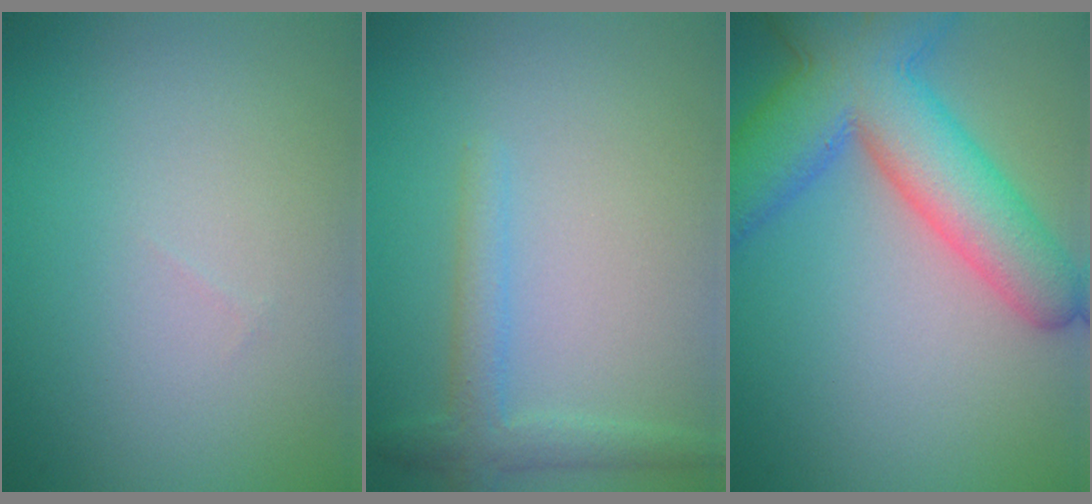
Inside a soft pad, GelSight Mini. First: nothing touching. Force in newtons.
{"total": 2.4, "press": 2.4, "slide": 0.0}
{"total": 9.9, "press": 9.9, "slide": 0.4}